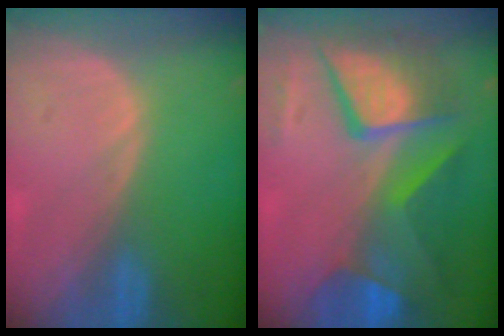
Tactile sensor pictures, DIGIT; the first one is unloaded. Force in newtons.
{"total": 11.3, "press": 11.3, "slide": 1.2}